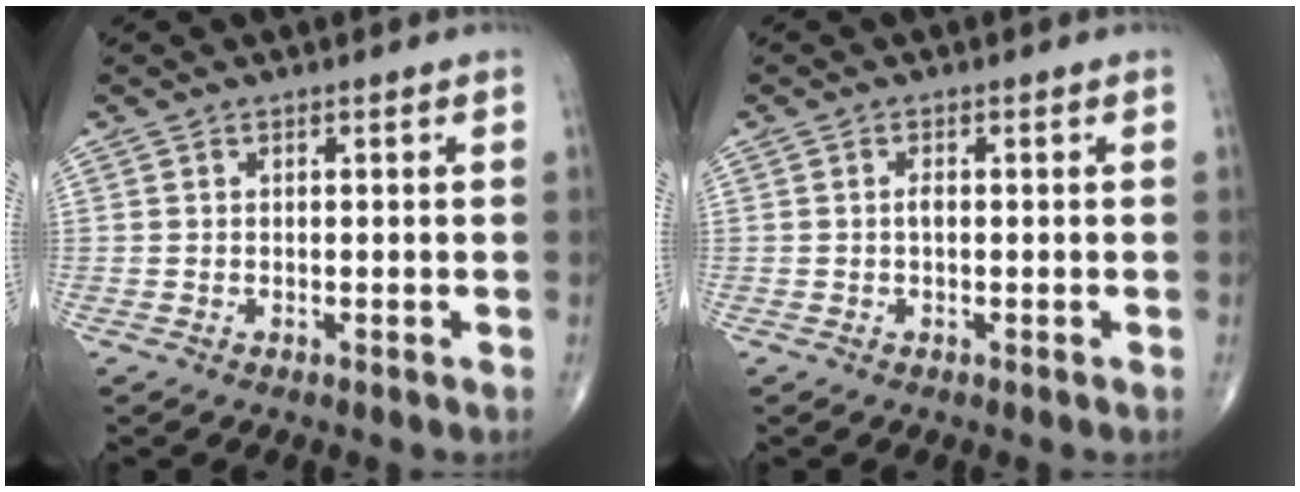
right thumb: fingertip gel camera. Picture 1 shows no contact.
{"total": 1.0, "force": [-0.1, 0.5, 0.9], "torque": [-0.017, 0.001, -0.004]}